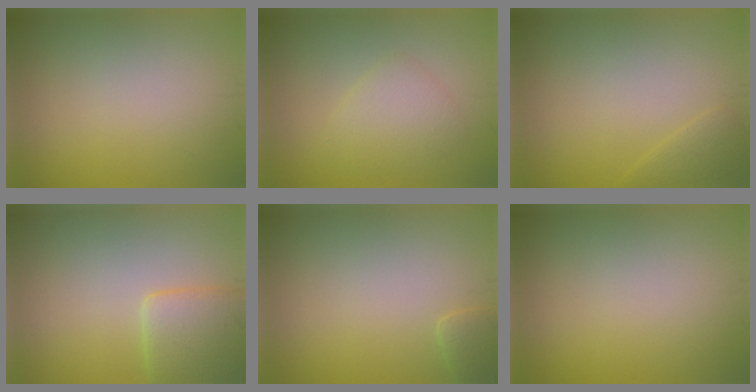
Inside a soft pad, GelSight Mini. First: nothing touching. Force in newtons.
{"total": 2.7, "press": 2.7, "slide": 0.0}
{"total": 1.3, "press": 1.3, "slide": 0.1}
{"total": 3.7, "press": 3.7, "slide": 0.2}
{"total": 1.3, "press": 1.3, "slide": 0.1}
{"total": 0.0}